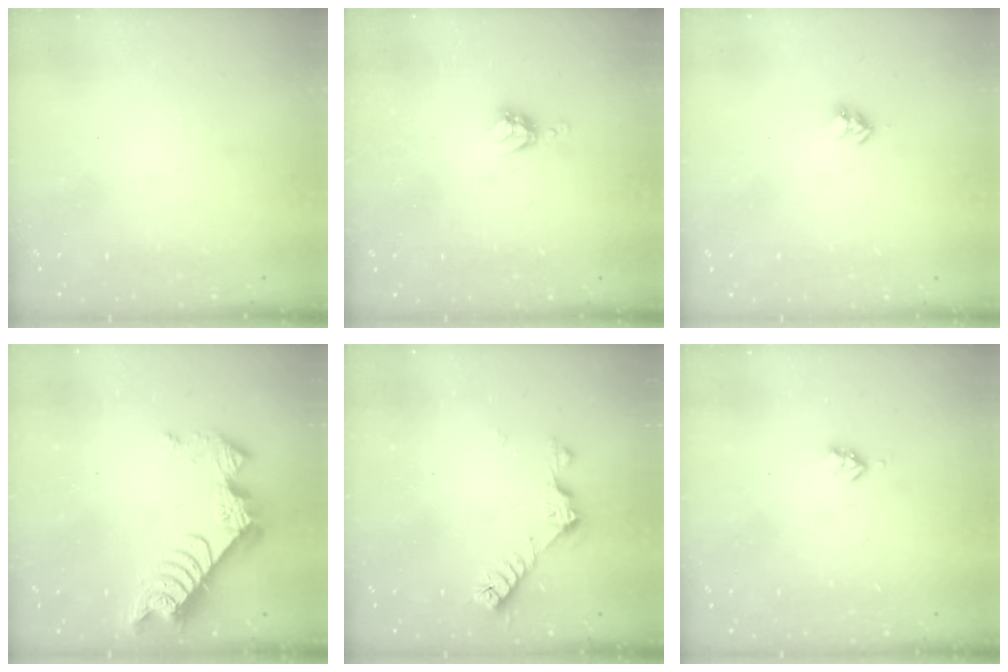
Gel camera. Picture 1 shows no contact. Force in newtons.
{"total": 4.0, "press": 4.0, "slide": 0.5}
{"total": 2.8, "press": 2.8, "slide": 0.4}
{"total": 9.5, "press": 9.5, "slide": 0.8}
{"total": 7.2, "press": 7.2, "slide": 0.9}
{"total": 2.9, "press": 2.9, "slide": 0.5}